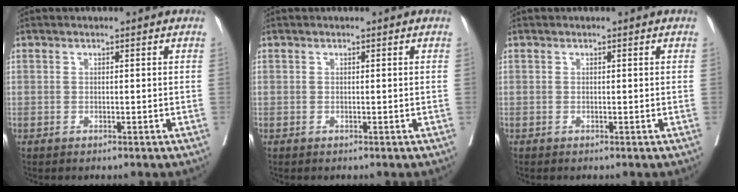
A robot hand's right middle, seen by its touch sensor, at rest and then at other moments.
{"total": 0.0}
{"total": 0.0}